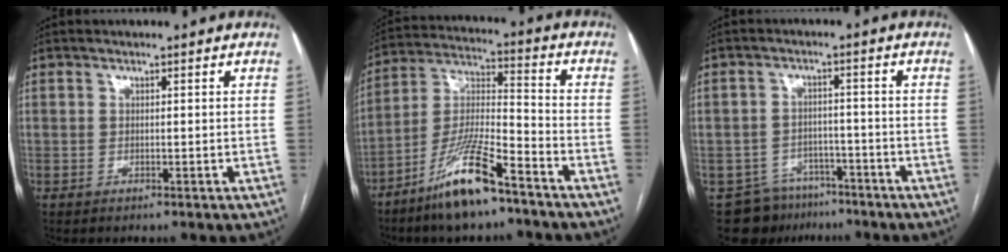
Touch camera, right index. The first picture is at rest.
{"total": 13.1, "force": [-8.9, 1.9, 9.5], "torque": [-0.195, -0.013, -0.168]}
{"total": 5.2, "force": [-3.2, 4.1, 0.0], "torque": [0.009, 0.010, -0.043]}